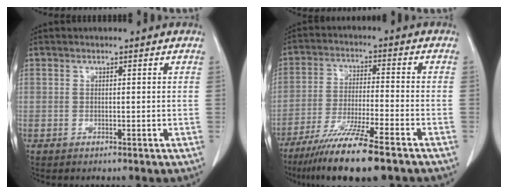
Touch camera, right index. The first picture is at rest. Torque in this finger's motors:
{"motor_torque": [1.25, -0.89, 0.69, 0.21]}